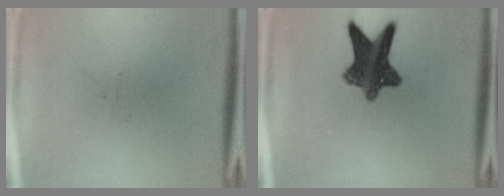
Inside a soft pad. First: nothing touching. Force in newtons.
{"total": 10.0}